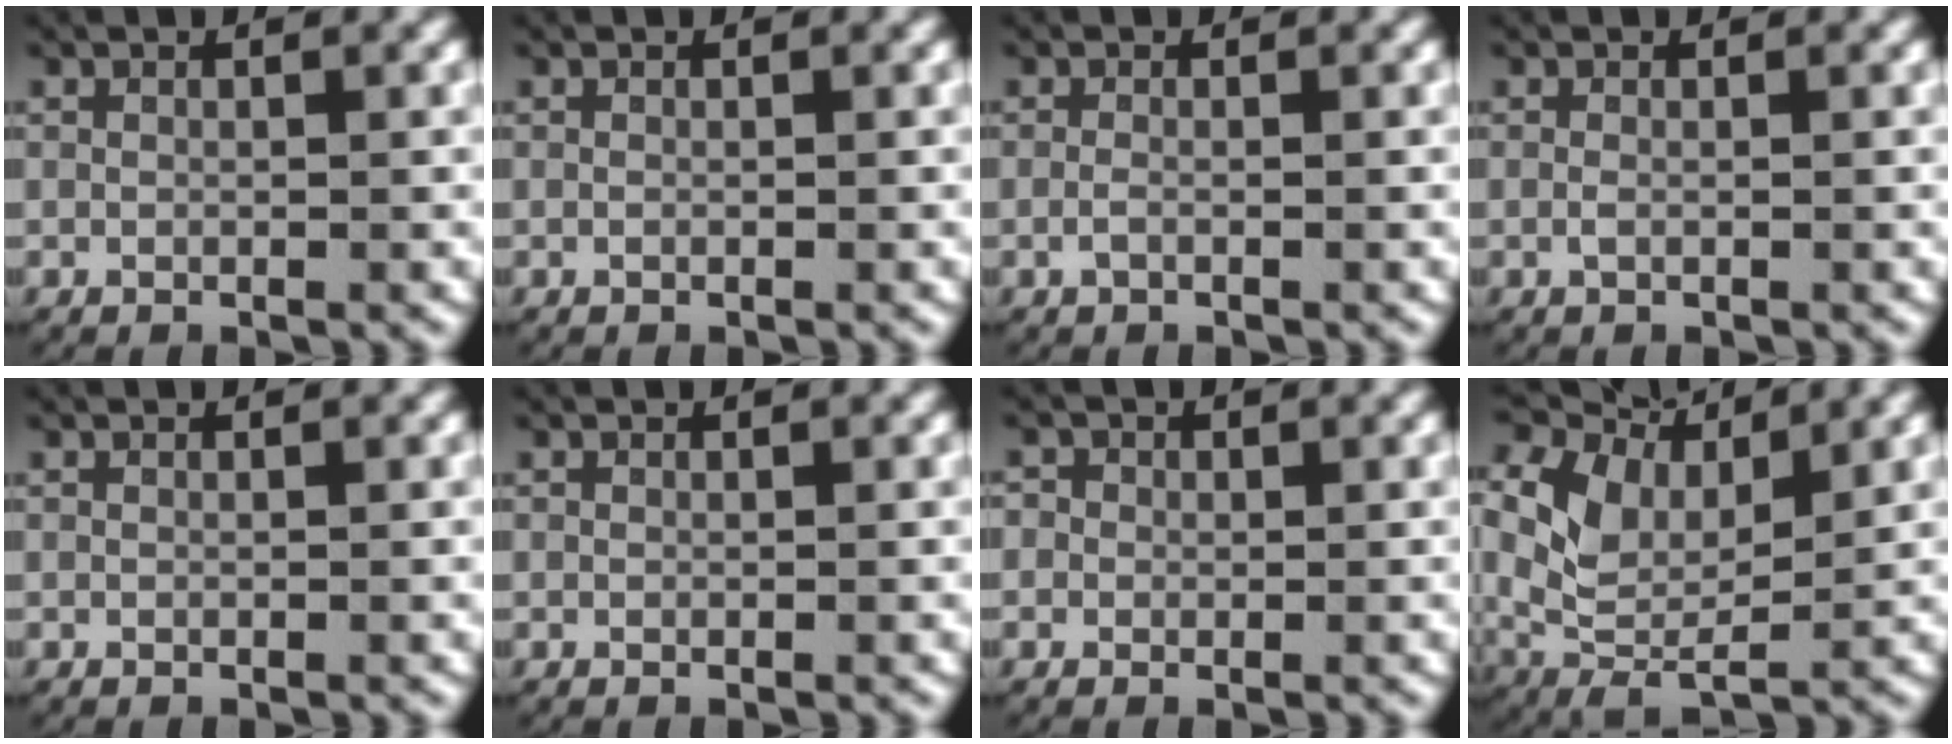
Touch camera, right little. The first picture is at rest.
{"total": 0.0}
{"total": 0.7, "force": [-0.4, 0.2, 0.5], "torque": [-0.020, -0.007, -0.005]}
{"total": 0.5, "force": [-0.1, 0.1, 0.5], "torque": [-0.016, -0.006, 0.000]}
{"total": 0.0}
{"total": 0.0}
{"total": 1.7, "force": [0.1, 1.7, 0.3], "torque": [-0.008, 0.003, -0.005]}
{"total": 8.6, "force": [2.0, 6.2, 5.6], "torque": [-0.136, -0.014, 0.036]}